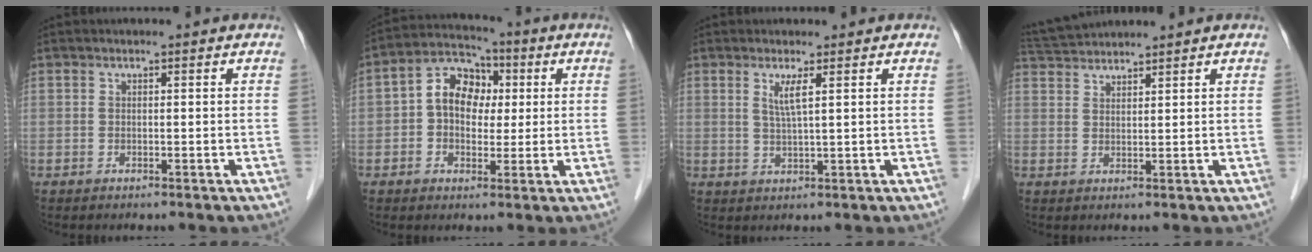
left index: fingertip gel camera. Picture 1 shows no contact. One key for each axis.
{"total": 8.3, "fx": 0.7, "fy": 6.0, "fz": 5.7, "tx": -0.114, "ty": 0.035, "tz": 0.010}
{"total": 2.8, "fx": 1.1, "fy": -0.3, "fz": 2.5, "tx": -0.054, "ty": -0.005, "tz": 0.024}
{"total": 5.0, "fx": 4.9, "fy": -0.4, "fz": 0.8, "tx": -0.022, "ty": 0.028, "tz": 0.096}